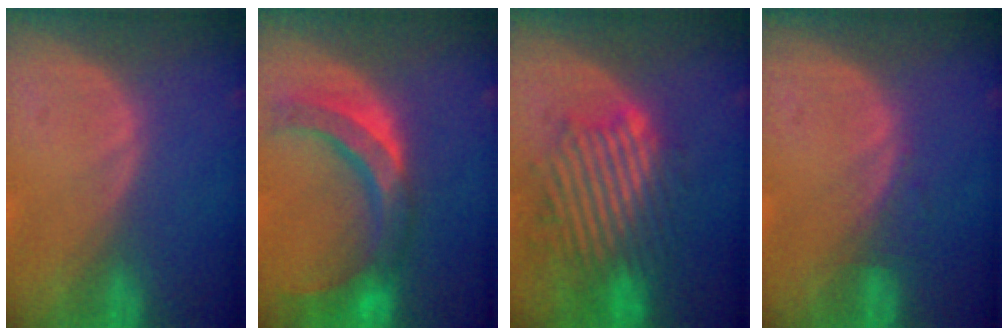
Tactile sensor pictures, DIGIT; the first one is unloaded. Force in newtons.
{"total": 9.7, "press": 9.3, "slide": 2.7}
{"total": 10.1, "press": 9.7, "slide": 2.6}
{"total": 1.2, "press": 1.2, "slide": 0.1}